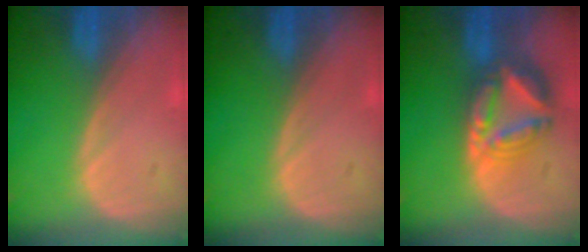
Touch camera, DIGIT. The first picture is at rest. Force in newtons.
{"total": 0.0}
{"total": 8.2, "press": 7.1, "slide": 4.1}